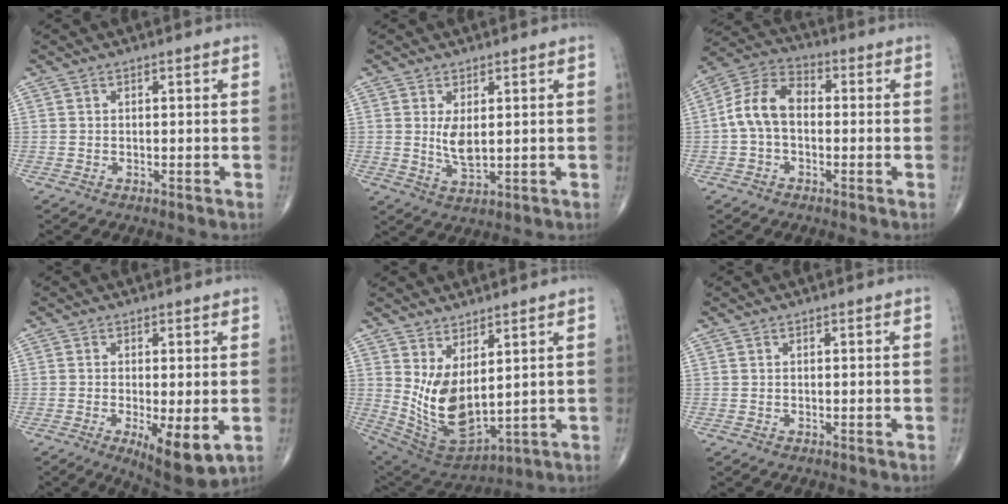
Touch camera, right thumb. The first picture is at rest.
{"total": 4.6, "force": [0.9, 2.0, 4.1], "torque": [-0.070, -0.016, 0.025]}
{"total": 9.5, "force": [-0.6, 6.2, 7.2], "torque": [-0.129, 0.032, -0.025]}
{"total": 8.8, "force": [-2.2, 2.9, 8.0], "torque": [-0.123, -0.024, -0.030]}
{"total": 12.4, "force": [2.9, 5.8, 10.5], "torque": [-0.190, -0.039, 0.084]}
{"total": 0.0}